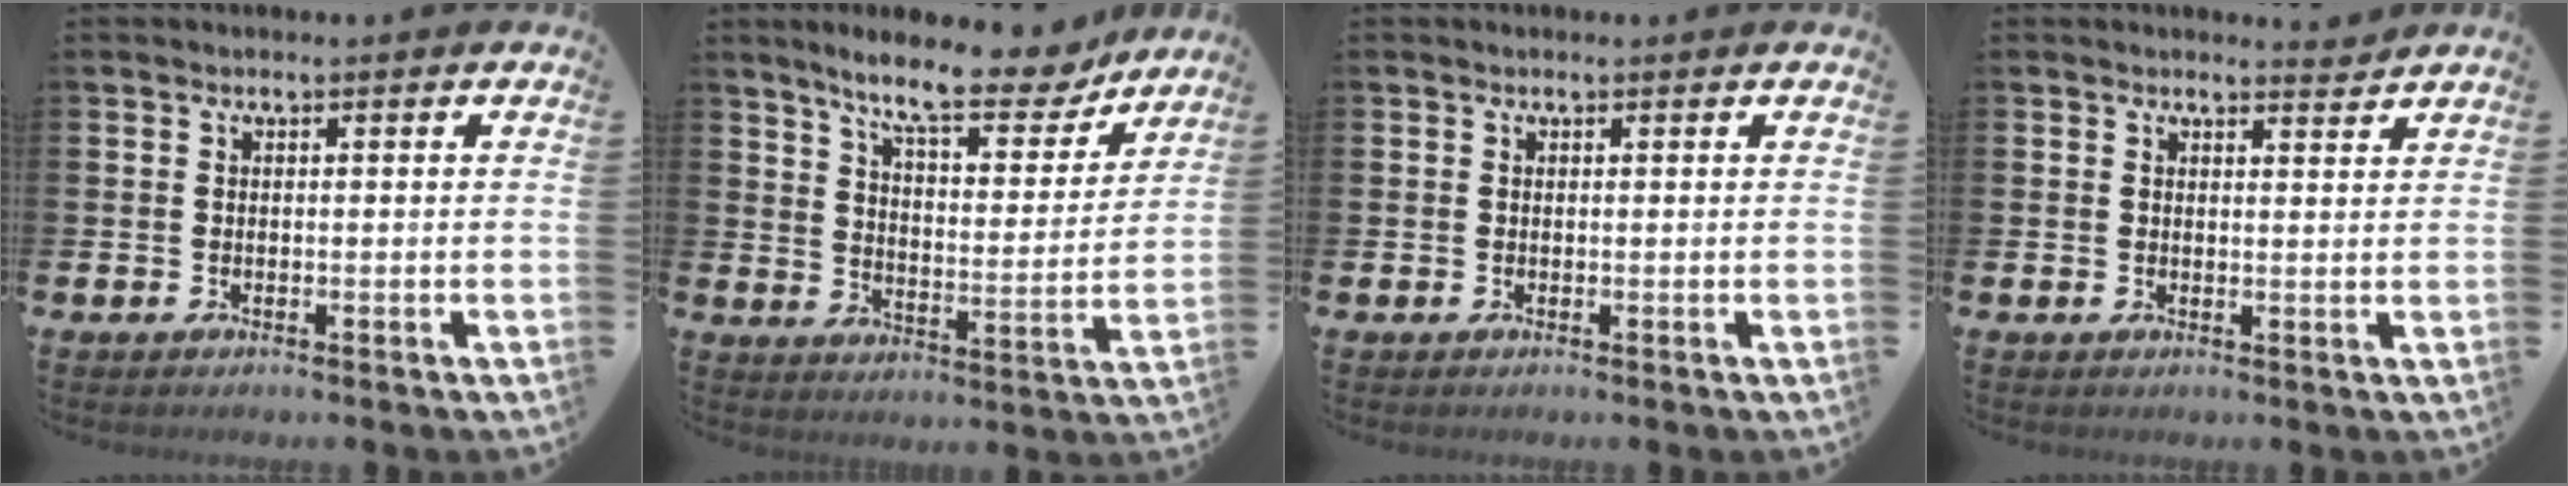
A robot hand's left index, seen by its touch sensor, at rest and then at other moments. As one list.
[{"total": 10.4, "force": [9.0, 2.4, 4.6], "torque": [-0.101, -0.050, 0.154]}, {"total": 0.0}, {"total": 2.5, "force": [2.5, 0.2, 0.0], "torque": [0.006, -0.016, 0.042]}]